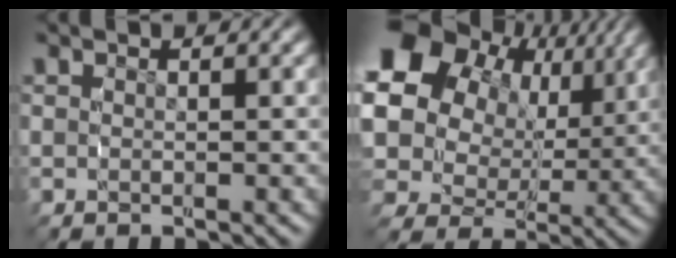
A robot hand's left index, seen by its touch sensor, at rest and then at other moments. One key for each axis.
{"total": 16.8, "fx": 3.6, "fy": 13.2, "fz": 9.7, "tx": -0.192, "ty": -0.002, "tz": 0.045}